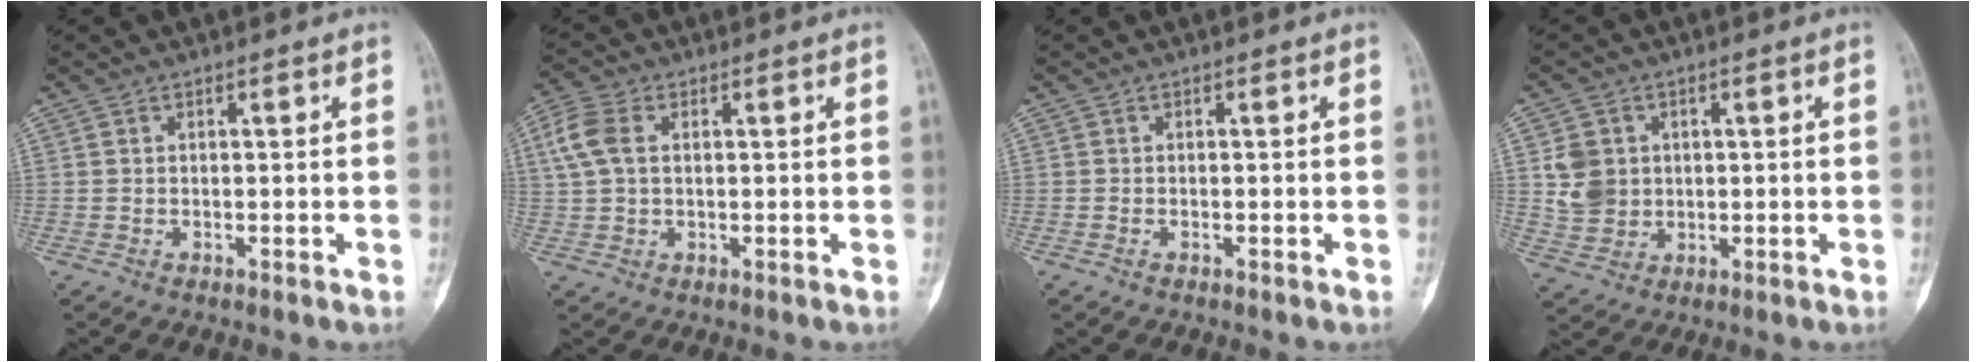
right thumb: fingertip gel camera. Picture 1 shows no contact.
{"total": 6.6, "force": [1.6, 4.2, 4.8], "torque": [-0.117, 0.013, 0.031]}
{"total": 0.0}
{"total": 6.8, "force": [1.1, 6.0, 2.9], "torque": [-0.034, -0.003, 0.028]}